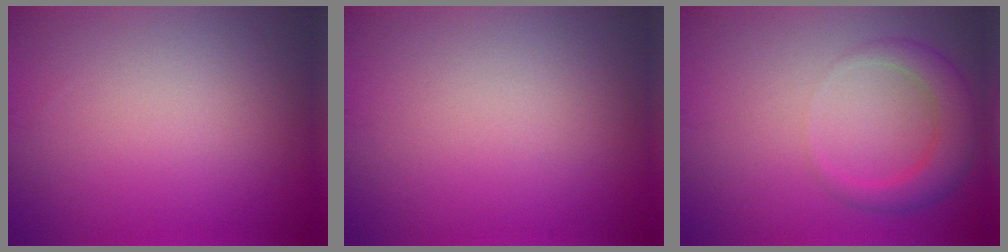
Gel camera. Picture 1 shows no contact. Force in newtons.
{"total": 0.0}
{"total": 3.5, "press": 3.5, "slide": 0.3}